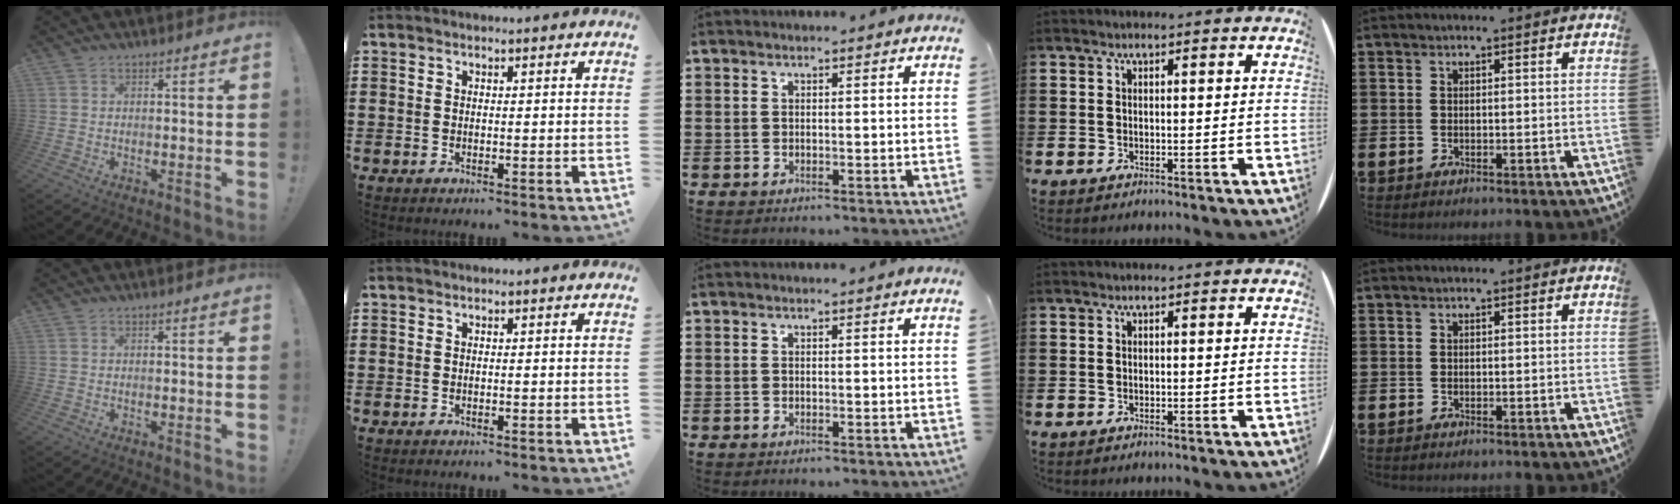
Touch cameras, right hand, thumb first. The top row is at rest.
{}